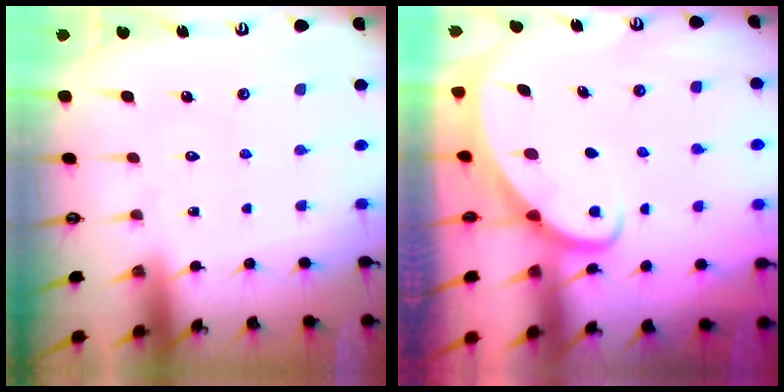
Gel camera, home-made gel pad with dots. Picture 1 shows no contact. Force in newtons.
{"total": 2.2, "press": 2.2, "slide": 0.2}